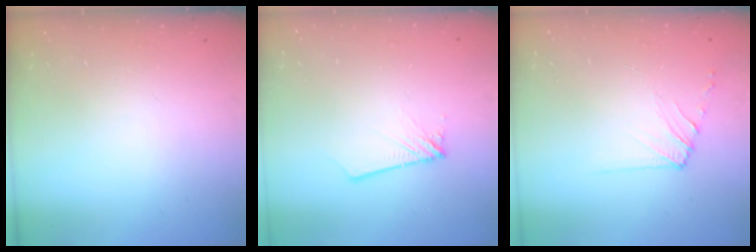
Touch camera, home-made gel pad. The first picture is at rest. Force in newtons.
{"total": 1.8, "press": 1.8, "slide": 0.2}
{"total": 6.8, "press": 6.7, "slide": 0.8}